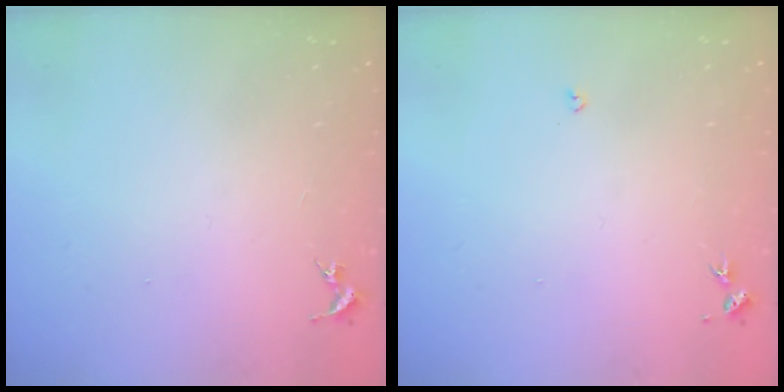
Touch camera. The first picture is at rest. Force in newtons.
{"total": 2.7, "press": 2.7, "slide": 0.5}